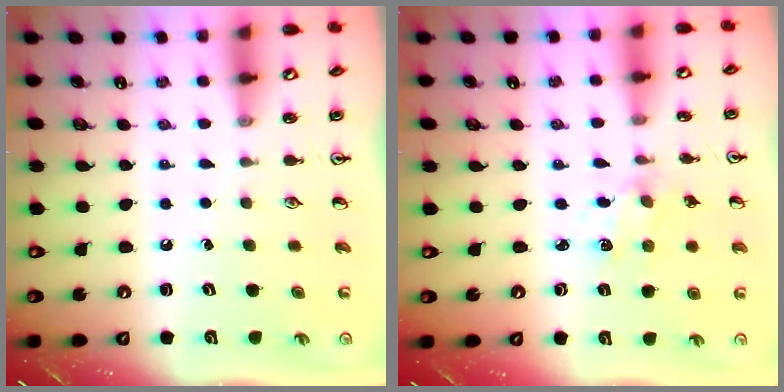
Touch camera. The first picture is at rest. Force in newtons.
{"total": 2.1, "press": 2.1, "slide": 0.3}